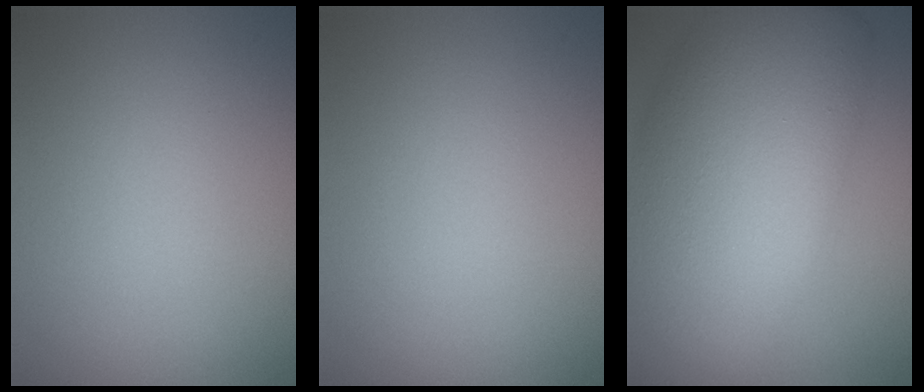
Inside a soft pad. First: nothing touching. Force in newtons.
{"total": 0.0}
{"total": 14.7, "press": 14.6, "slide": 1.0}